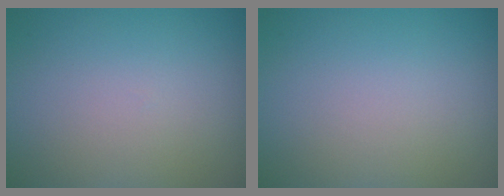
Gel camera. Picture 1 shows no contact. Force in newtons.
{"total": 0.0}